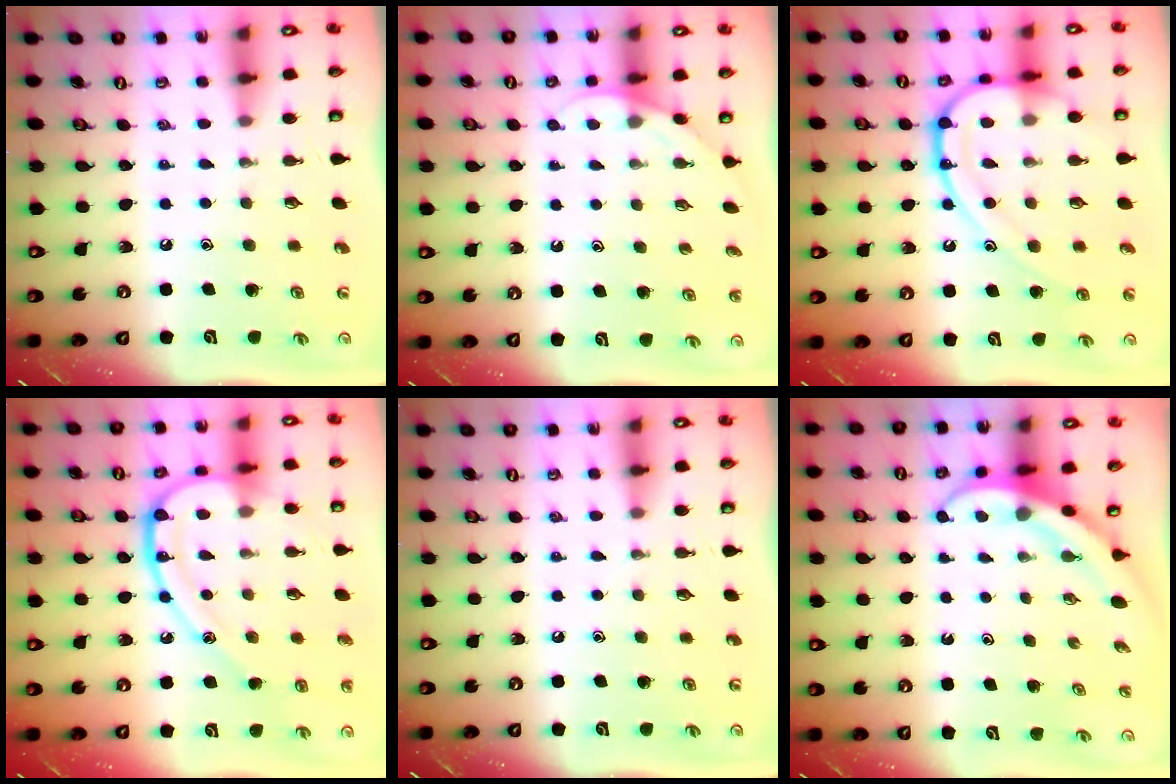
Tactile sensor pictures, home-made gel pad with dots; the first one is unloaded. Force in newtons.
{"total": 3.7, "press": 3.7, "slide": 0.2}
{"total": 16.1, "press": 16.0, "slide": 1.6}
{"total": 16.9, "press": 16.8, "slide": 1.3}
{"total": 0.0}
{"total": 4.0, "press": 4.0, "slide": 0.4}